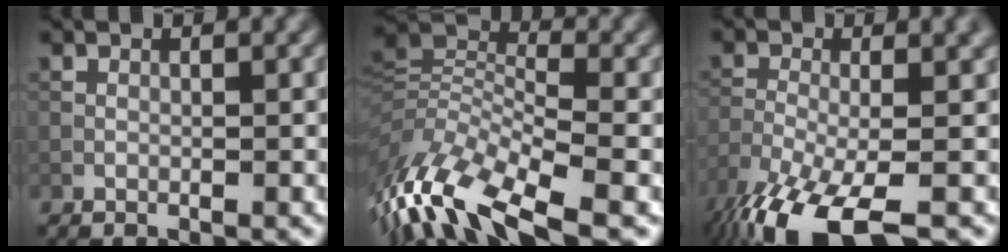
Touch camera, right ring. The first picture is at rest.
{"total": 12.1, "force": [-7.1, 4.3, 8.8], "torque": [-0.180, 0.003, -0.143]}
{"total": 11.8, "force": [-7.1, 3.4, 8.7], "torque": [-0.170, -0.021, -0.129]}